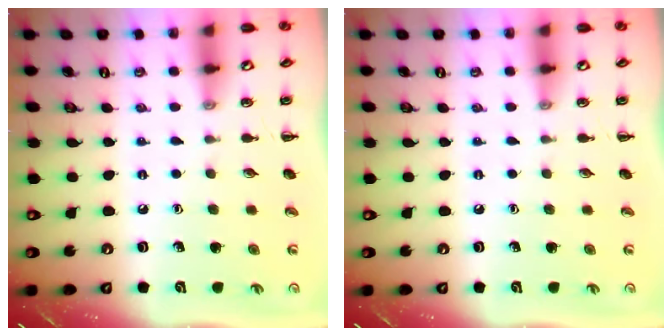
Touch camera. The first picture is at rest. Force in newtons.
{"total": 0.0}